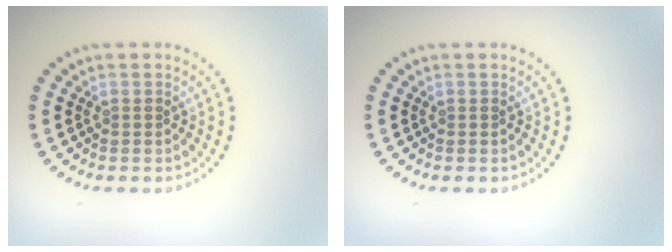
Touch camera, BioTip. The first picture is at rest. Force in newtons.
{"total": 0.0}